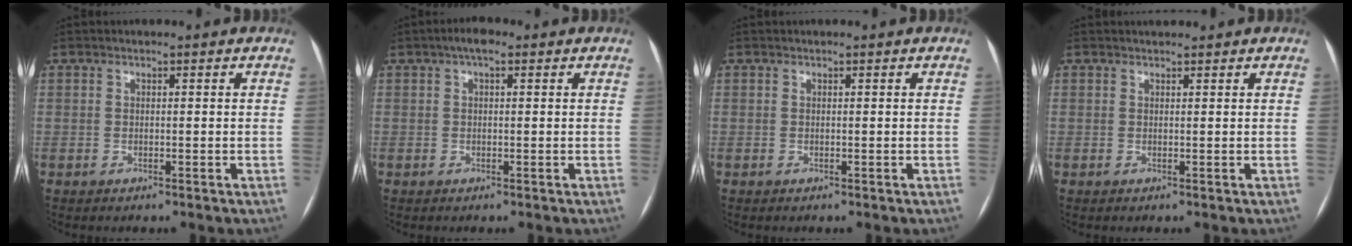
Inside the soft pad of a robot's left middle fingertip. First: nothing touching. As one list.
[{"total": 2.8, "force": [1.4, 1.0, 2.1], "torque": [-0.035, 0.017, 0.018]}, {"total": 0.5, "force": [0.1, -0.4, -0.3], "torque": [0.010, -0.002, 0.003]}, {"total": 1.3, "force": [1.2, -0.2, 0.1], "torque": [-0.001, 0.010, 0.021]}]